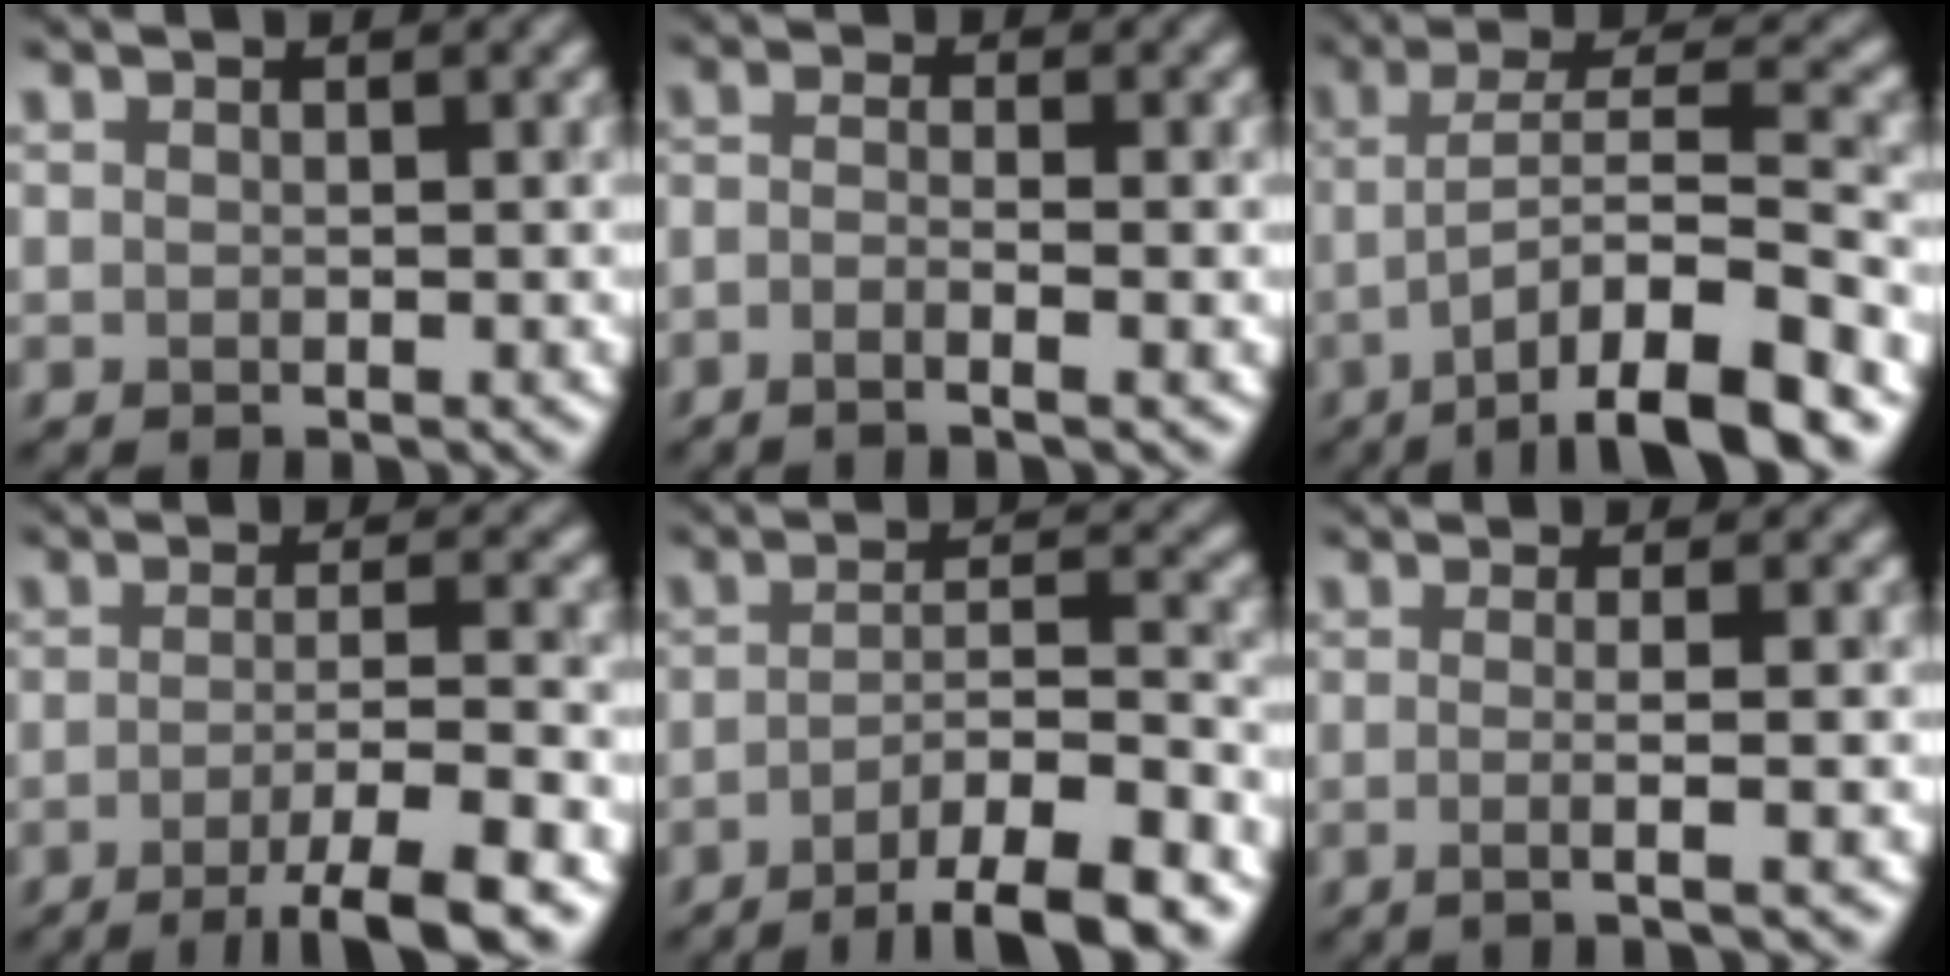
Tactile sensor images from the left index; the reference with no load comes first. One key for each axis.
{"total": 2.1, "fx": -1.4, "fy": 0.3, "fz": 1.6, "tx": -0.029, "ty": 0.003, "tz": -0.024}
{"total": 10.4, "fx": -5.5, "fy": 2.4, "fz": 8.5, "tx": -0.137, "ty": 0.016, "tz": -0.078}
{"total": 6.8, "fx": -3.7, "fy": 0.9, "fz": 5.6, "tx": -0.076, "ty": 0.013, "tz": -0.054}
{"total": 8.8, "fx": -5.5, "fy": 1.8, "fz": 6.6, "tx": -0.085, "ty": 0.018, "tz": -0.072}
{"total": 3.2, "fx": -0.3, "fy": 0.9, "fz": 3.1, "tx": -0.033, "ty": 0.010, "tz": -0.023}